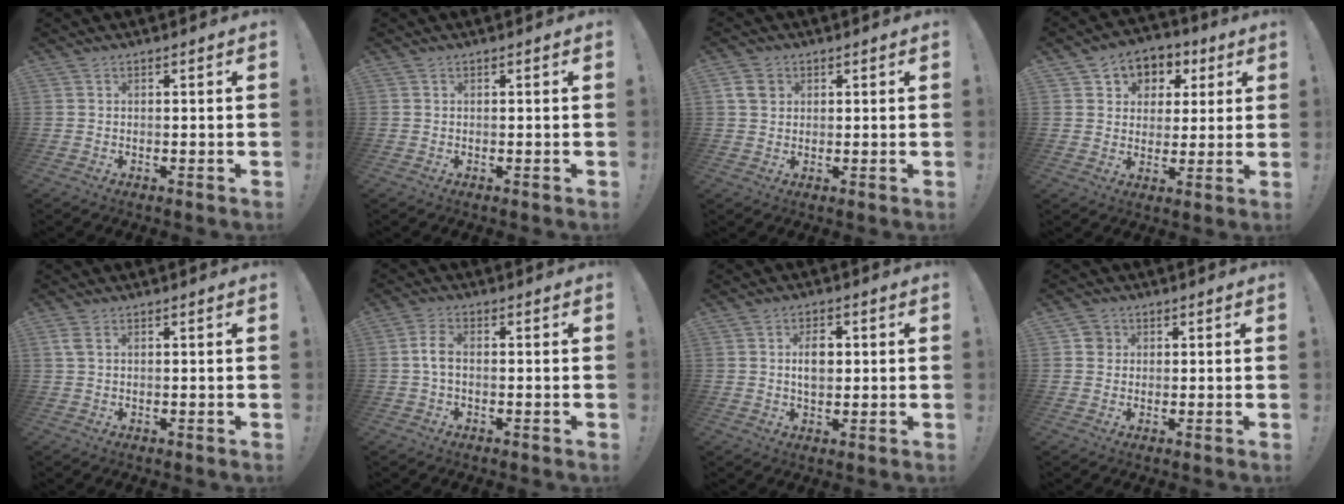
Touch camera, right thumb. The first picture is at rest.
{"total": 0.0}
{"total": 5.4, "force": [1.7, 4.3, 2.8], "torque": [-0.044, 0.005, 0.036]}
{"total": 6.9, "force": [1.9, 6.4, 1.5], "torque": [-0.011, -0.016, 0.038]}
{"total": 2.5, "force": [1.1, 1.0, 2.1], "torque": [-0.036, 0.001, 0.018]}
{"total": 4.5, "force": [-0.3, 2.3, 3.9], "torque": [-0.086, 0.009, -0.004]}
{"total": 6.2, "force": [0.8, 4.2, 4.5], "torque": [-0.072, 0.001, 0.009]}
{"total": 3.1, "force": [0.7, 2.9, 0.8], "torque": [-0.006, 0.005, 0.012]}